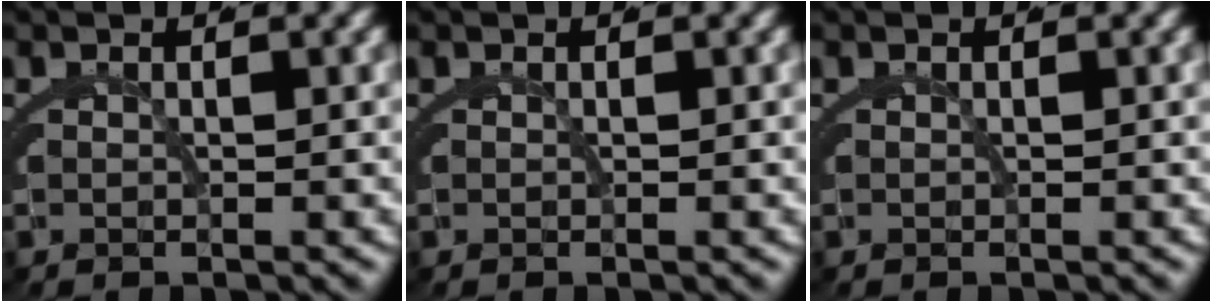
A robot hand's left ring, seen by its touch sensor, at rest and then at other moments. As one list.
[{"total": 0.0}, {"total": 0.0}]